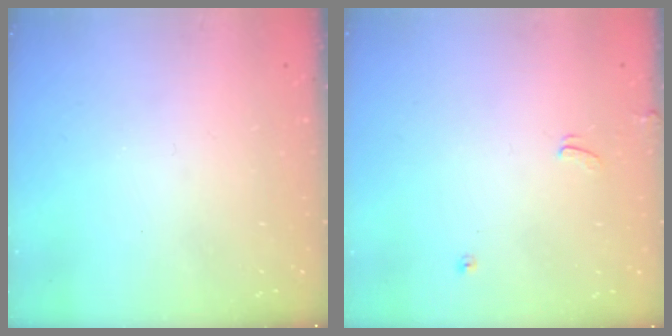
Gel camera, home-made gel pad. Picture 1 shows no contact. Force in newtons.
{"total": 0.0}